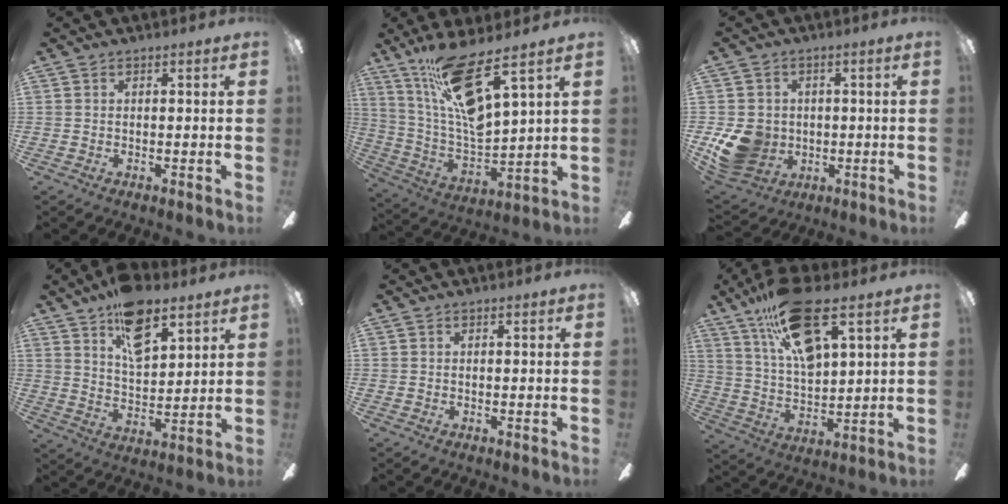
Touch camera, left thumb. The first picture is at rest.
{"total": 17.5, "force": [11.4, 3.6, 12.8], "torque": [-0.260, -0.067, 0.189]}
{"total": 11.7, "force": [-2.1, 10.3, 5.3], "torque": [-0.115, 0.013, -0.031]}
{"total": 13.2, "force": [8.8, 6.4, 7.5], "torque": [-0.122, -0.036, 0.157]}
{"total": 0.0}
{"total": 19.2, "force": [11.0, 7.2, 14.0], "torque": [-0.240, -0.042, 0.188]}